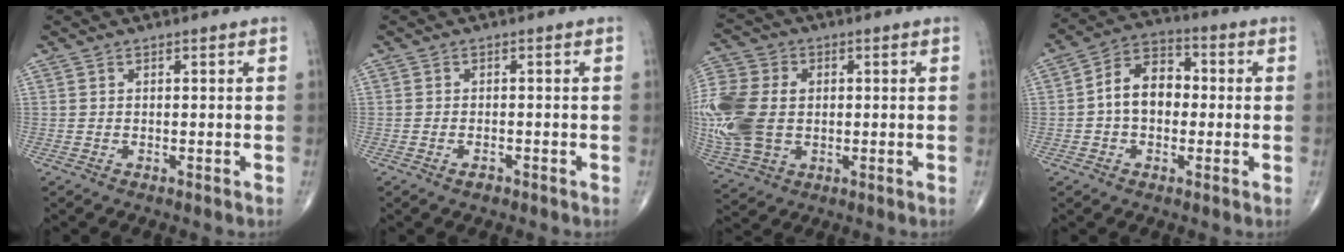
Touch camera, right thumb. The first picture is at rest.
{"total": 1.5, "force": [-1.0, 0.7, 0.9], "torque": [-0.018, 0.003, -0.017]}
{"total": 19.5, "force": [0.0, 14.2, 13.3], "torque": [-0.331, 0.006, 0.010]}
{"total": 9.8, "force": [-0.1, 6.9, 6.9], "torque": [-0.096, 0.029, -0.015]}